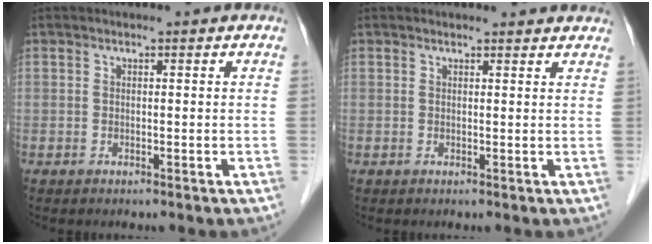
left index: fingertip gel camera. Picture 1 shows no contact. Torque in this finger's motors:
{"motor_torque": [0.70, -0.98, -0.01, 0.00]}